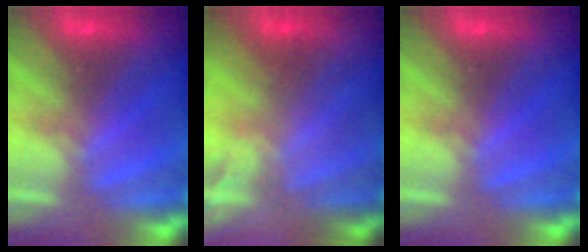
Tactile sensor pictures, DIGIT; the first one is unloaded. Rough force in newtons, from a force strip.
{"total": 2.2}
{"total": 0.0}